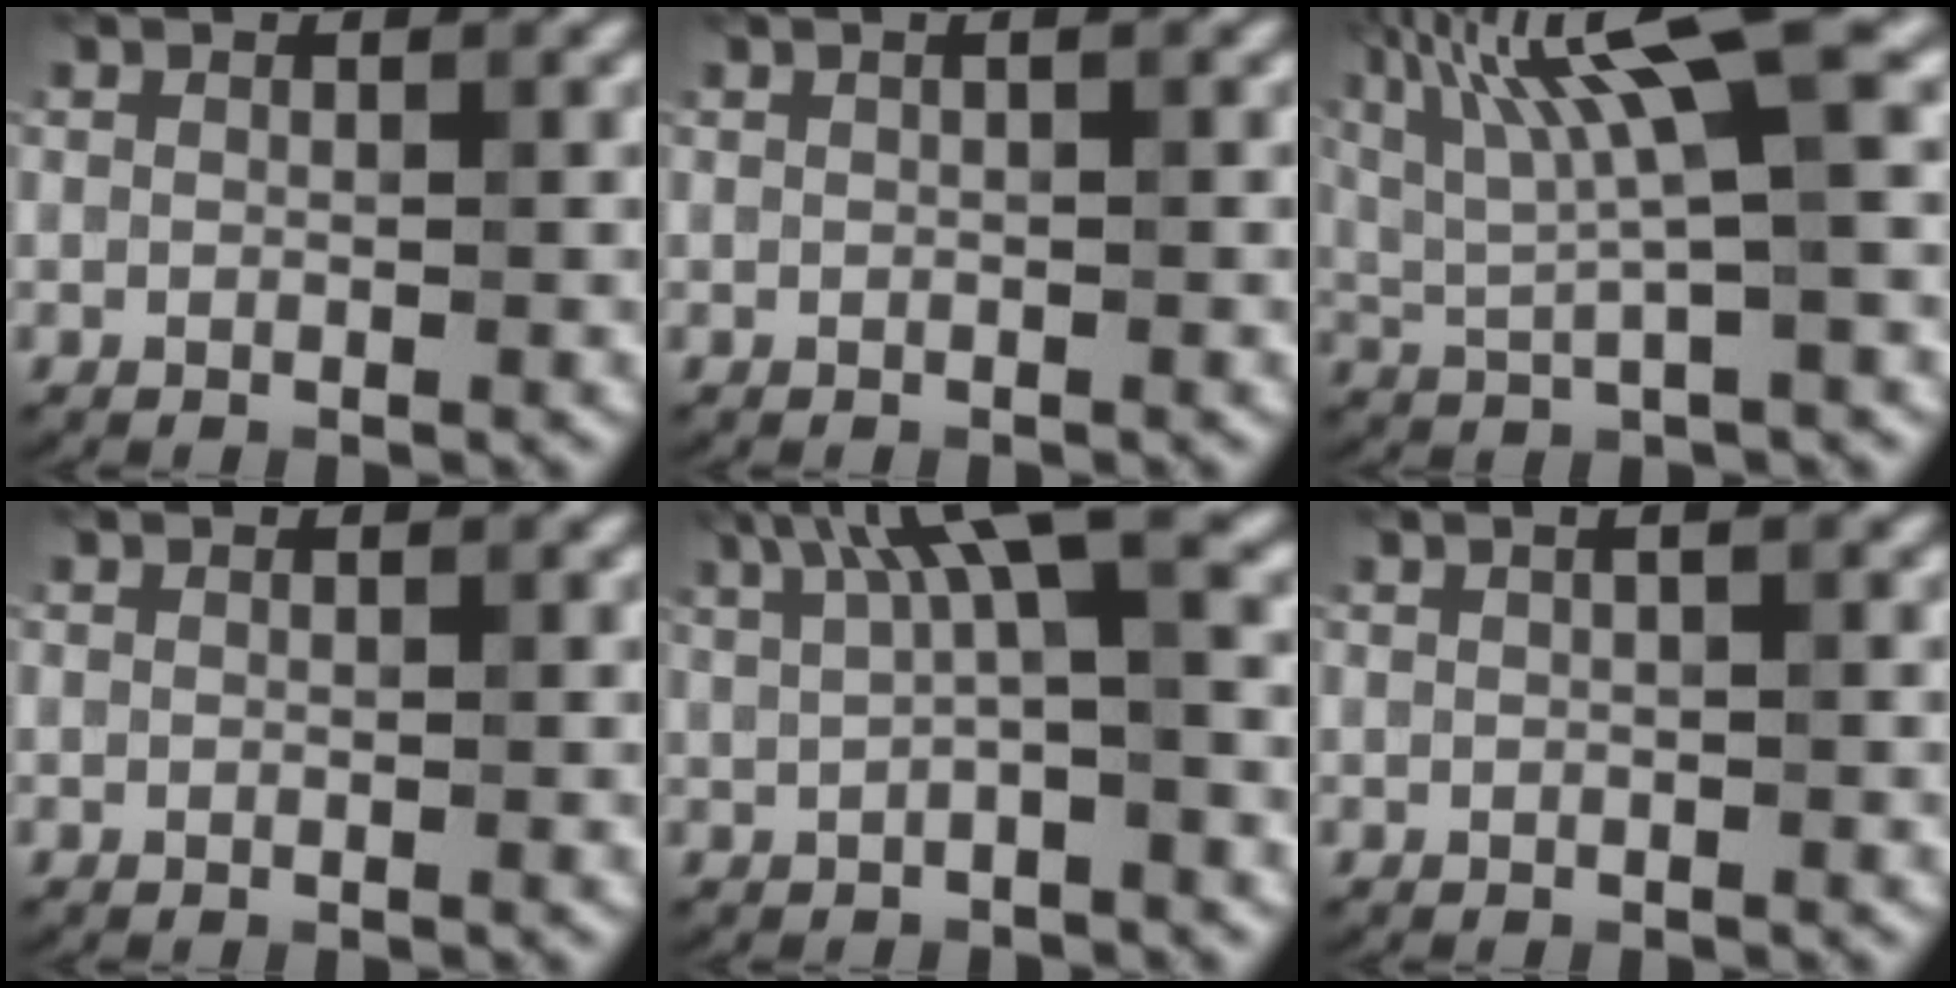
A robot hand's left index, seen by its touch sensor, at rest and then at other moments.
{"total": 1.1, "force": [0.4, 0.3, 0.9], "torque": [-0.005, 0.001, -0.003]}
{"total": 9.8, "force": [3.6, 1.8, 8.9], "torque": [-0.166, 0.021, 0.067]}
{"total": 0.0}
{"total": 6.3, "force": [2.3, 1.2, 5.7], "torque": [-0.097, 0.019, 0.040]}
{"total": 2.2, "force": [0.9, 1.0, 1.8], "torque": [-0.015, 0.016, -0.005]}